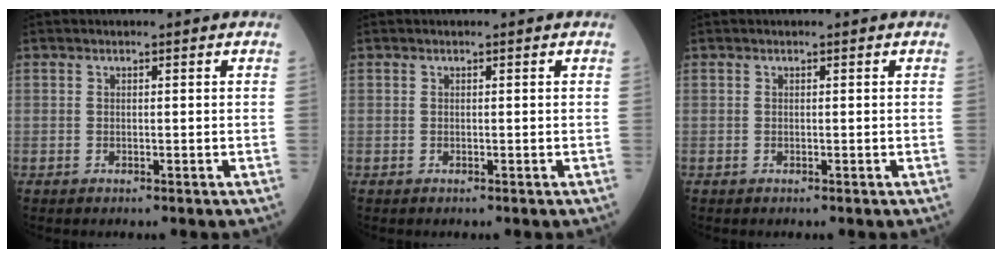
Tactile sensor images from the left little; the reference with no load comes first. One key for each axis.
{"total": 0.0}
{"total": 0.0}